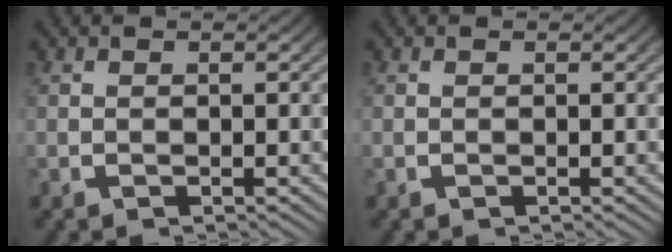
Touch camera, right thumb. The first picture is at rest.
{"total": 0.0}